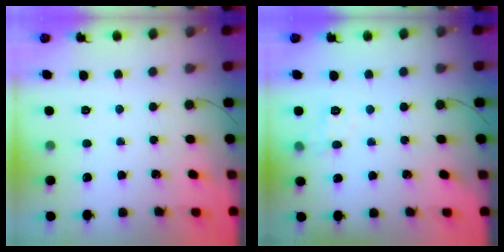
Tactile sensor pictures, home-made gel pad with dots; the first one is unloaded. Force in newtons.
{"total": 7.6, "press": 7.5, "slide": 1.6}